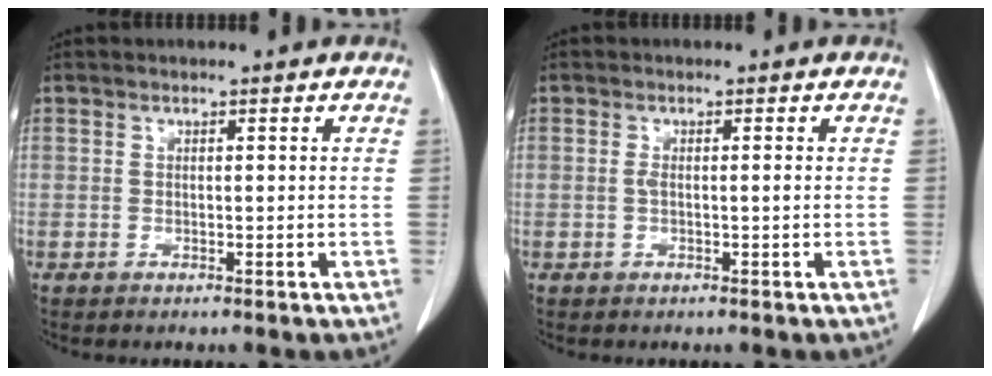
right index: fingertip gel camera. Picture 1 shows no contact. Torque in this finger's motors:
{"motor_torque": [0.10, 0.07, 0.03, 0.01]}